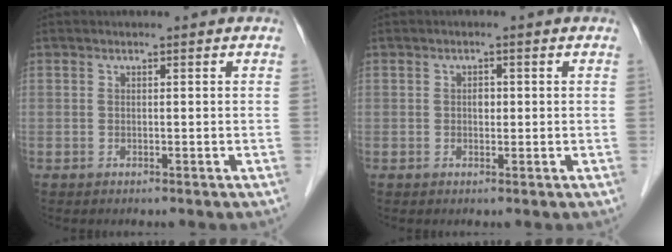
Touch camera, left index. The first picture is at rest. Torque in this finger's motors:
{"motor_torque": [0.03, 0.02, 0.00, 0.00]}